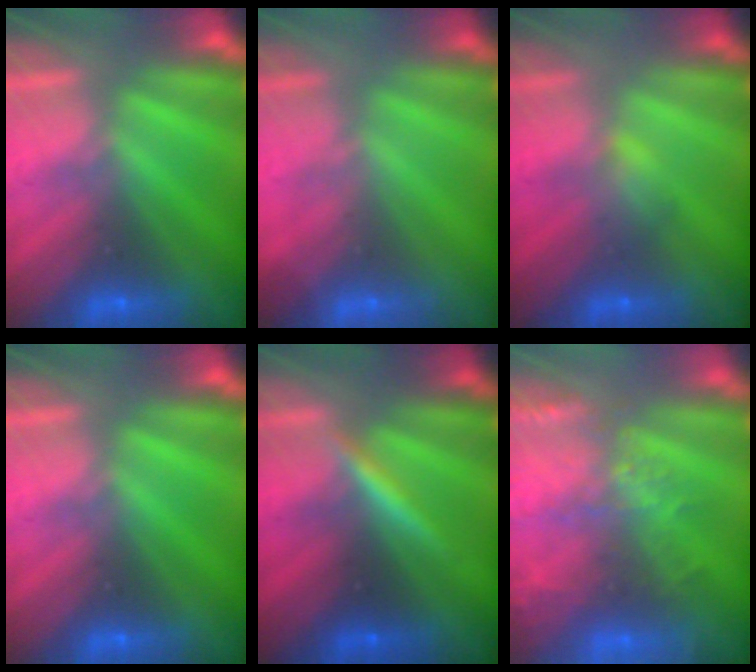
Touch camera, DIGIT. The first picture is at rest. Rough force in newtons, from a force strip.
{"total": 1.8}
{"total": 2.8}
{"total": 0.0}
{"total": 3.7}
{"total": 6.1}